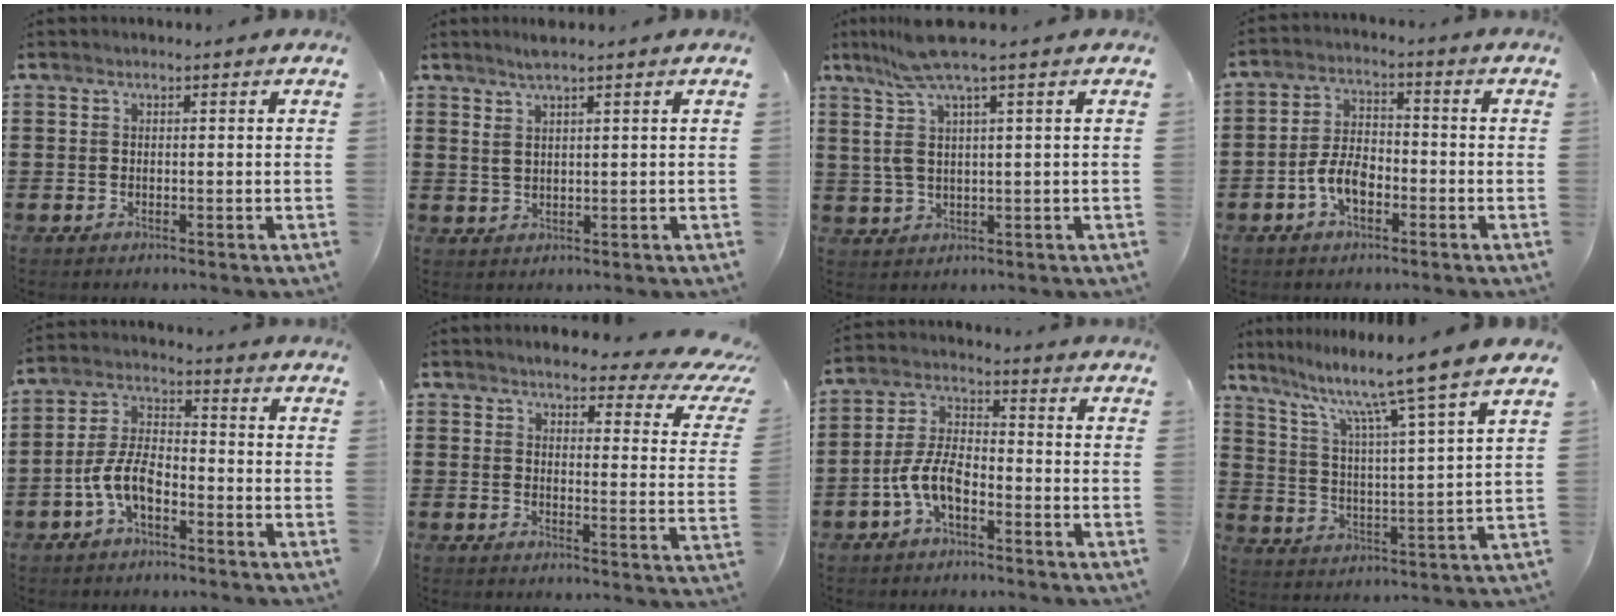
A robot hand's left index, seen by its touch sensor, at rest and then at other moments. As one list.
[{"total": 2.7, "force": [1.8, 0.4, 2.0], "torque": [-0.043, 0.003, 0.032]}, {"total": 7.2, "force": [3.7, 0.5, 6.2], "torque": [-0.152, -0.010, 0.059]}, {"total": 5.8, "force": [-2.5, 3.1, 4.2], "torque": [-0.099, 0.004, -0.054]}, {"total": 6.8, "force": [-3.4, 3.0, 5.0], "torque": [-0.126, 0.002, -0.073]}, {"total": 4.7, "force": [3.9, 1.0, 2.5], "torque": [-0.053, -0.026, 0.060]}, {"total": 6.9, "force": [-3.5, 3.0, 5.1], "torque": [-0.128, -0.001, -0.073]}, {"total": 9.6, "force": [7.8, -1.3, 5.5], "torque": [-0.128, -0.060, 0.120]}]